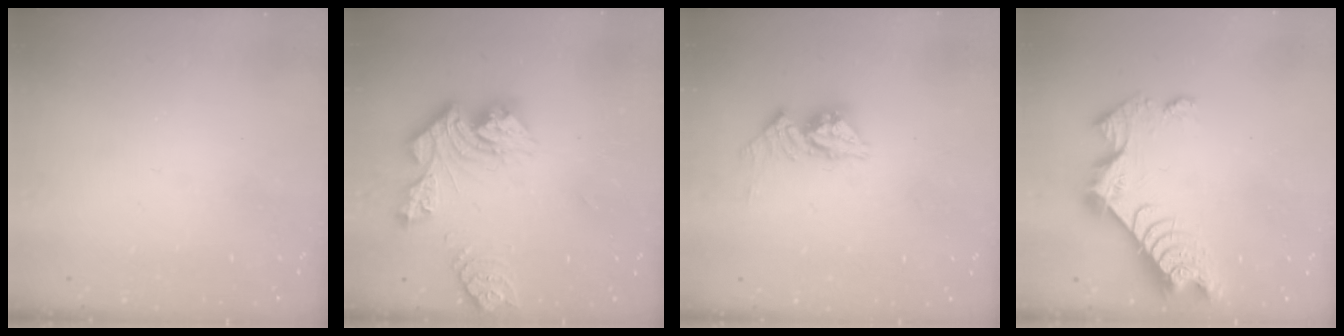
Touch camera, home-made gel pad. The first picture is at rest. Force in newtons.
{"total": 14.3, "press": 14.2, "slide": 1.5}
{"total": 9.9, "press": 9.8, "slide": 0.9}
{"total": 9.0, "press": 9.0, "slide": 0.8}